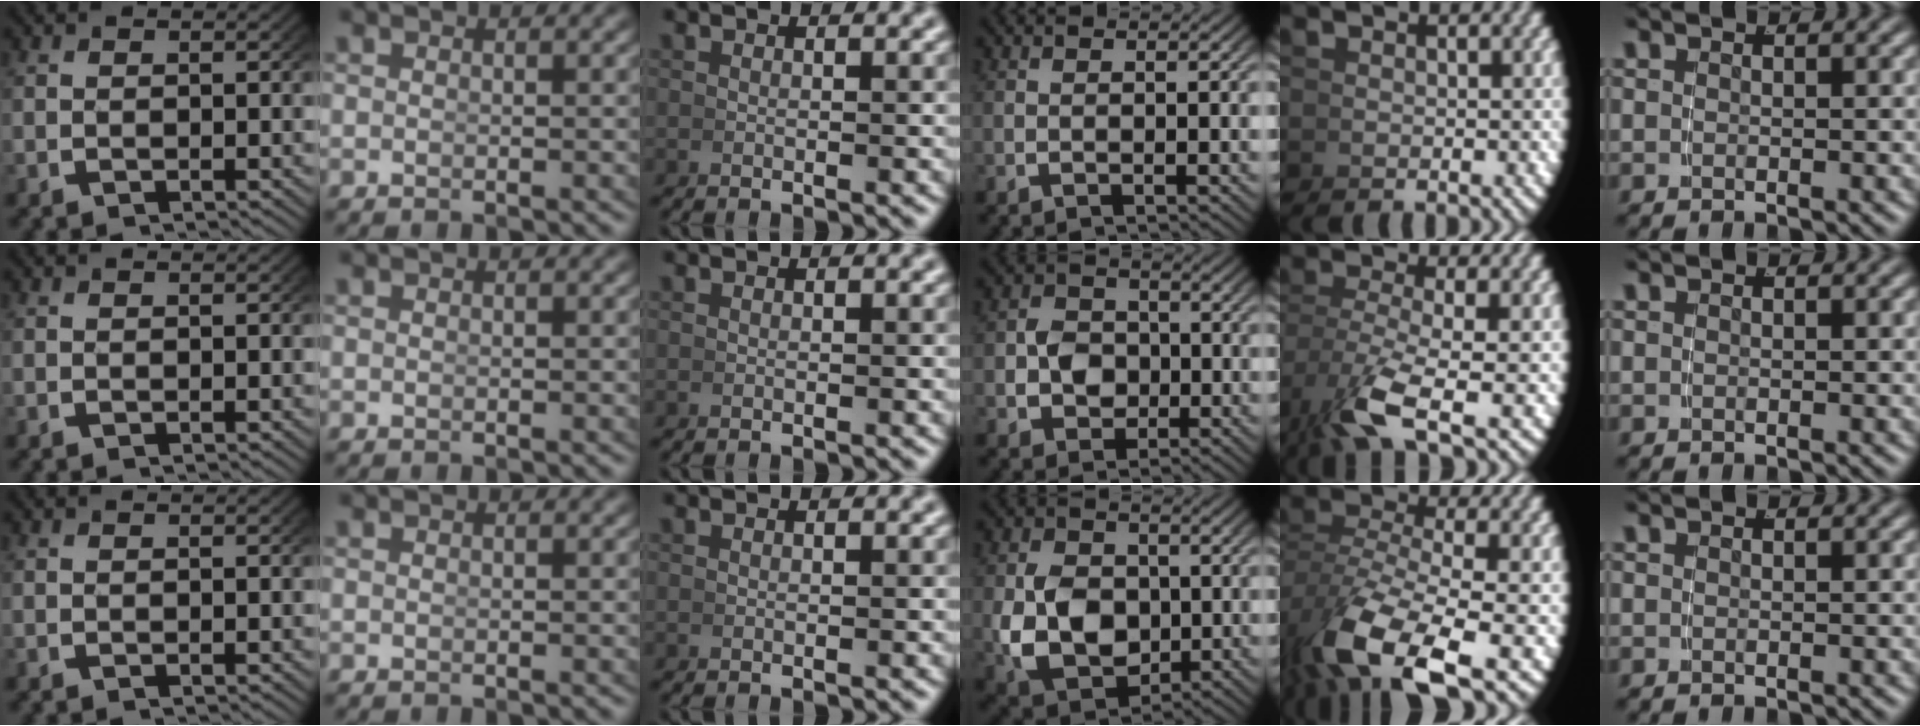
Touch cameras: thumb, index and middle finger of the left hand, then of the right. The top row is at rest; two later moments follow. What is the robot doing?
{"motion": "grasp_and_lifting", "object": "pen"}